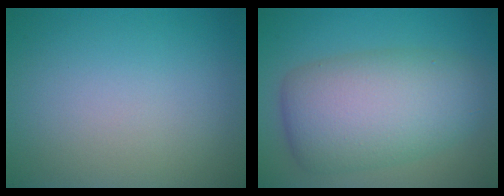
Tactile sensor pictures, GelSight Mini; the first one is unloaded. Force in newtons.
{"total": 8.7, "press": 8.7, "slide": 0.2}